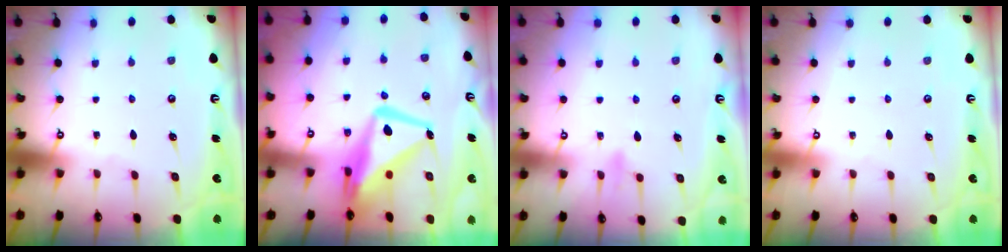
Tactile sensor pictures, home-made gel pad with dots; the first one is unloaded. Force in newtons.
{"total": 15.0, "press": 14.9, "slide": 1.9}
{"total": 8.2, "press": 8.1, "slide": 0.6}
{"total": 4.0, "press": 4.0, "slide": 0.1}